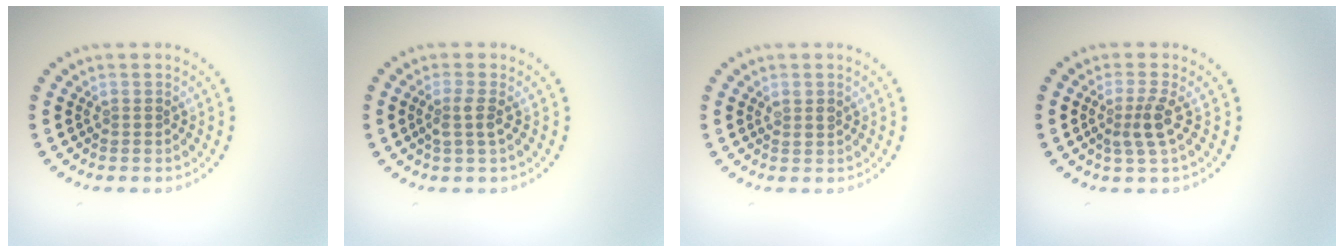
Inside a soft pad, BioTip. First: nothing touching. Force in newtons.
{"total": 1.7, "press": 1.4, "slide": 1.0}
{"total": 0.9, "press": 0.9, "slide": 0.4}
{"total": 2.4, "press": 1.8, "slide": 1.5}